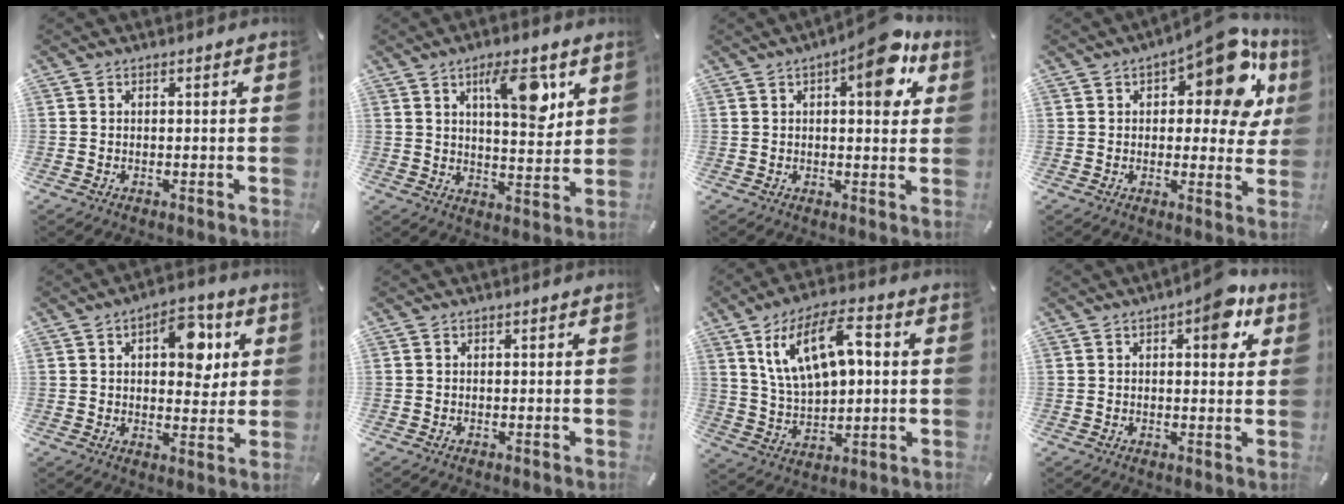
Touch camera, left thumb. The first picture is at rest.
{"total": 11.7, "force": [5.7, 4.2, 9.2], "torque": [-0.135, -0.025, 0.090]}
{"total": 10.8, "force": [4.9, 4.1, 8.7], "torque": [-0.107, -0.022, 0.073]}
{"total": 16.2, "force": [7.4, 7.4, 12.3], "torque": [-0.156, -0.040, 0.118]}
{"total": 10.7, "force": [3.6, 6.3, 7.9], "torque": [-0.097, -0.007, 0.056]}
{"total": 0.0}
{"total": 15.3, "force": [5.9, 8.4, 11.3], "torque": [-0.222, -0.003, 0.103]}
{"total": 8.7, "force": [3.5, 3.9, 6.9], "torque": [-0.074, -0.014, 0.049]}